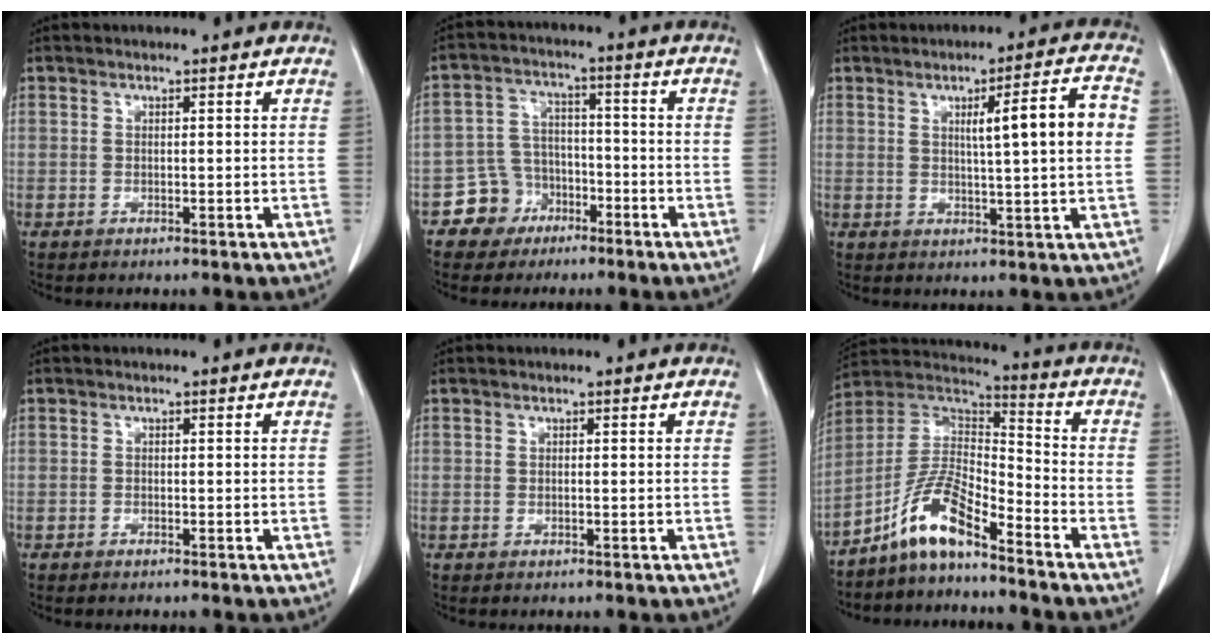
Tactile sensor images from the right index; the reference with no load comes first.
{"total": 6.6, "force": [-3.6, 5.5, 0.3], "torque": [0.006, 0.017, -0.058]}
{"total": 9.2, "force": [1.6, -0.3, 9.0], "torque": [-0.135, 0.007, 0.024]}
{"total": 0.0}
{"total": 0.0}
{"total": 10.1, "force": [-7.2, 2.0, 6.8], "torque": [-0.146, 0.021, -0.136]}